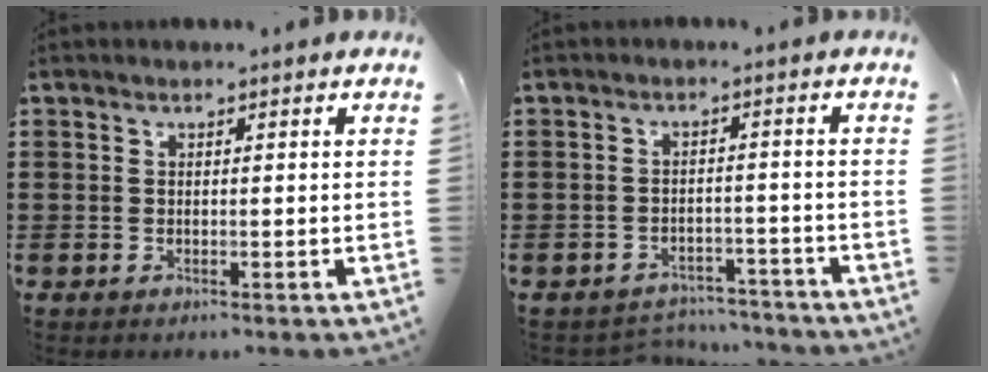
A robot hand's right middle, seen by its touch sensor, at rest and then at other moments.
{"total": 3.4, "force": [-3.3, 0.5, 0.0], "torque": [-0.008, 0.001, -0.071]}